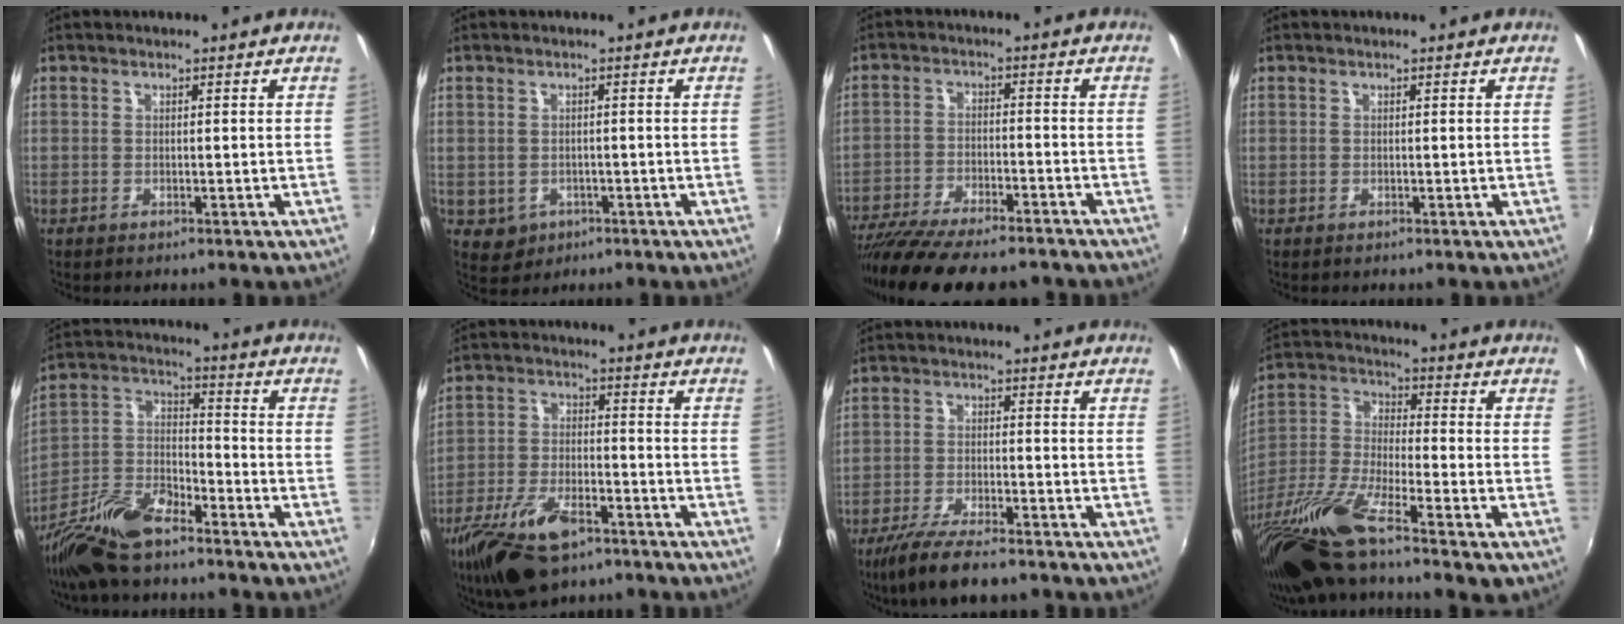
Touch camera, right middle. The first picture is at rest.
{"total": 3.3, "force": [-0.8, 3.0, 1.1], "torque": [-0.027, -0.001, -0.003]}
{"total": 19.2, "force": [-16.2, 4.2, 9.4], "torque": [-0.186, -0.042, -0.256]}
{"total": 0.0}
{"total": 13.1, "force": [-9.1, 4.8, 8.1], "torque": [-0.178, -0.009, -0.182]}
{"total": 14.3, "force": [-9.3, 6.1, 9.0], "torque": [-0.196, -0.026, -0.171]}
{"total": 9.3, "force": [-7.3, 1.7, 5.4], "torque": [-0.127, -0.027, -0.131]}
{"total": 15.8, "force": [-11.3, 1.5, 10.9], "torque": [-0.228, -0.037, -0.226]}